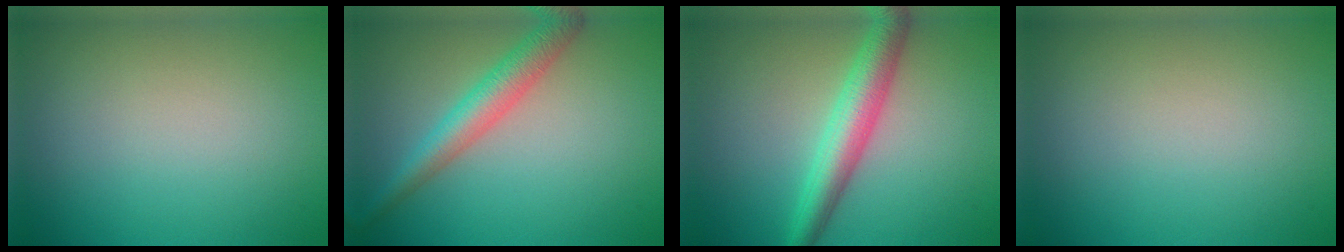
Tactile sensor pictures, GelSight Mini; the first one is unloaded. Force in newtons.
{"total": 3.9, "press": 3.9, "slide": 0.1}
{"total": 4.6, "press": 4.6, "slide": 0.0}
{"total": 0.0}